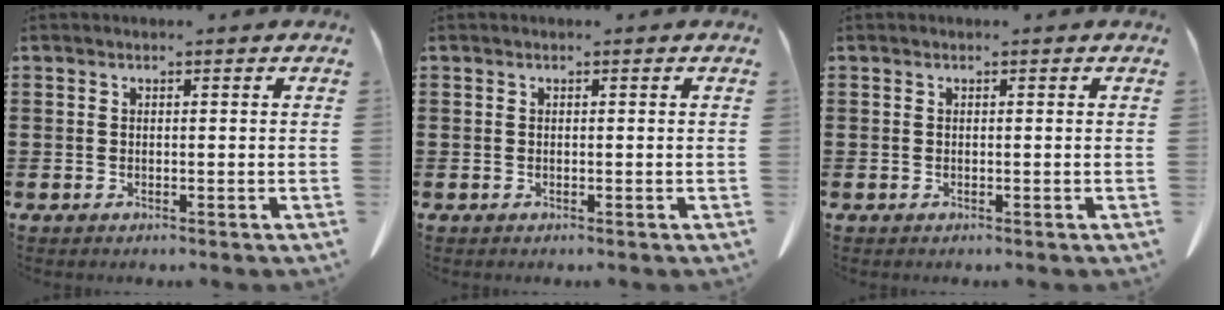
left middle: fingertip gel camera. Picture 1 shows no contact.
{"total": 0.0}
{"total": 0.0}